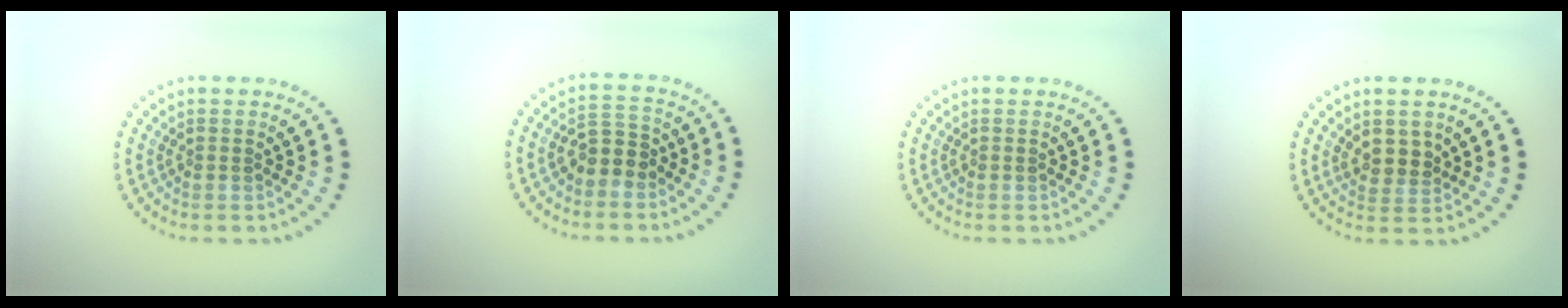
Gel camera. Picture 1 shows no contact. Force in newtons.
{"total": 2.8, "press": 2.6, "slide": 1.1}
{"total": 0.0}
{"total": 2.4, "press": 2.2, "slide": 1.0}